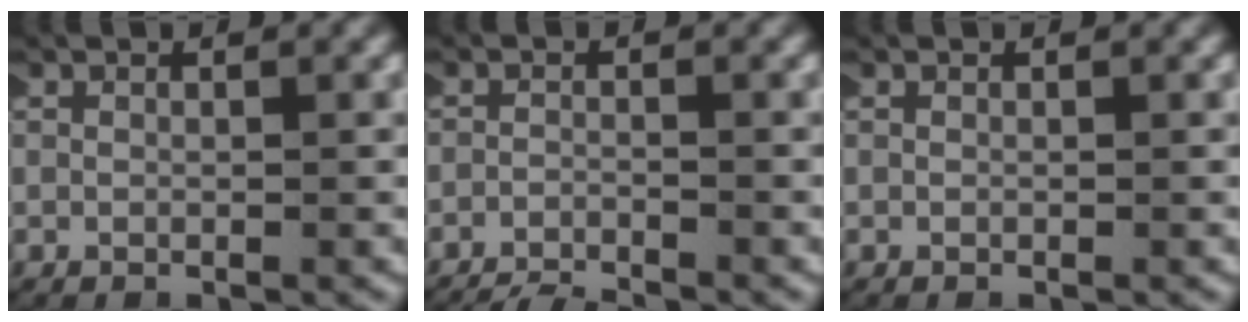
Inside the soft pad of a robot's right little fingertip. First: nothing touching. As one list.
[{"total": 4.9, "force": [-4.8, 0.9, 0.5], "torque": [-0.015, -0.019, -0.072]}, {"total": 0.0}]